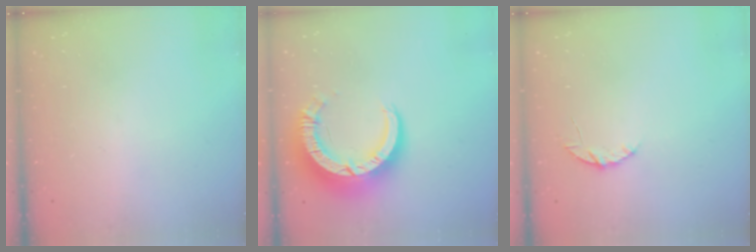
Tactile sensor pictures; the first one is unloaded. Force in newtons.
{"total": 12.0, "press": 11.9, "slide": 1.2}
{"total": 4.2, "press": 4.2, "slide": 0.5}